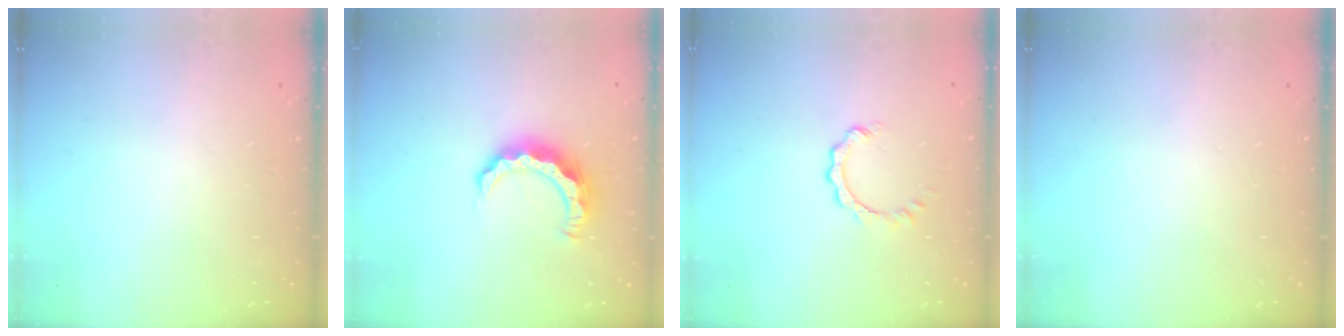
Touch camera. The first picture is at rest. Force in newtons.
{"total": 8.1, "press": 8.0, "slide": 0.3}
{"total": 1.7, "press": 1.7, "slide": 0.3}
{"total": 0.0}